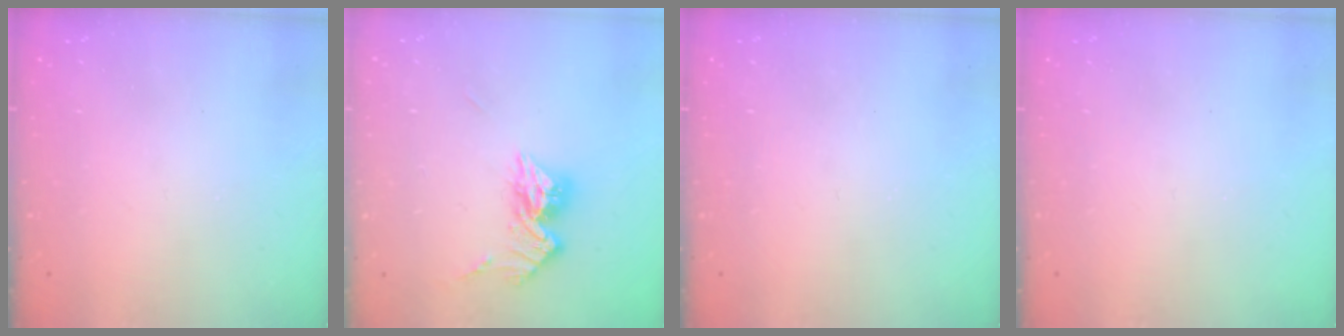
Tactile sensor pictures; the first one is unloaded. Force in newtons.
{"total": 11.6, "press": 11.6, "slide": 0.8}
{"total": 0.0}
{"total": 0.0}